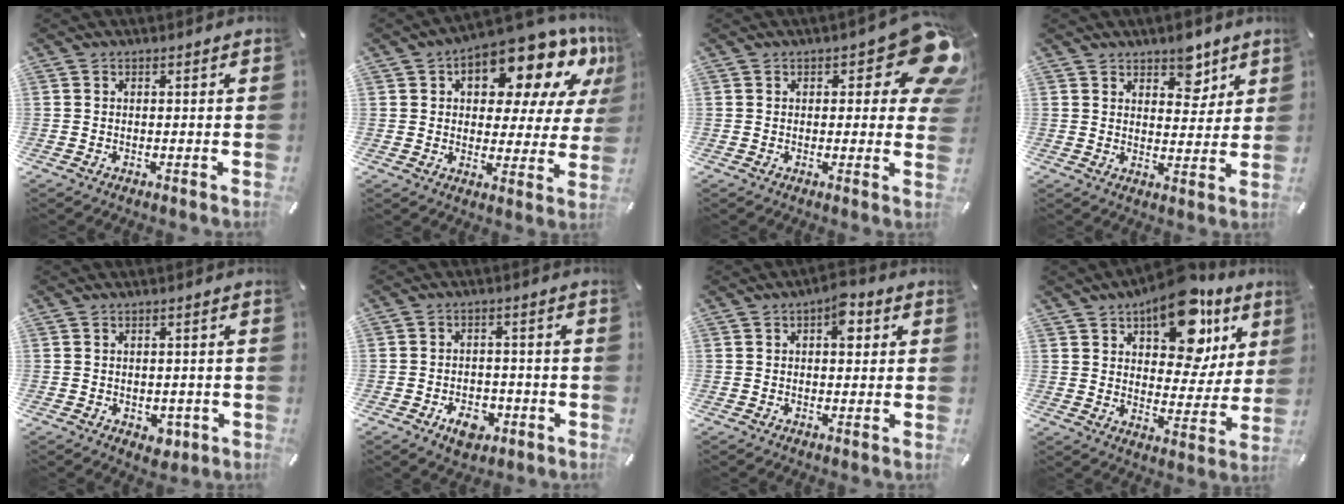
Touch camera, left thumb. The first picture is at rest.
{"total": 16.8, "force": [10.3, 8.1, 10.5], "torque": [-0.148, -0.074, 0.170]}
{"total": 12.3, "force": [5.3, 5.0, 9.9], "torque": [-0.117, -0.036, 0.088]}
{"total": 6.6, "force": [4.8, 3.9, 2.2], "torque": [0.003, -0.035, 0.078]}
{"total": 3.3, "force": [-1.2, 2.5, 1.9], "torque": [-0.022, 0.003, -0.020]}
{"total": 6.6, "force": [-3.3, 4.5, 3.5], "torque": [-0.055, 0.014, -0.058]}
{"total": 5.5, "force": [1.8, 2.9, 4.3], "torque": [-0.049, -0.004, 0.021]}
{"total": 18.1, "force": [11.1, 9.4, 10.8], "torque": [-0.148, -0.065, 0.187]}